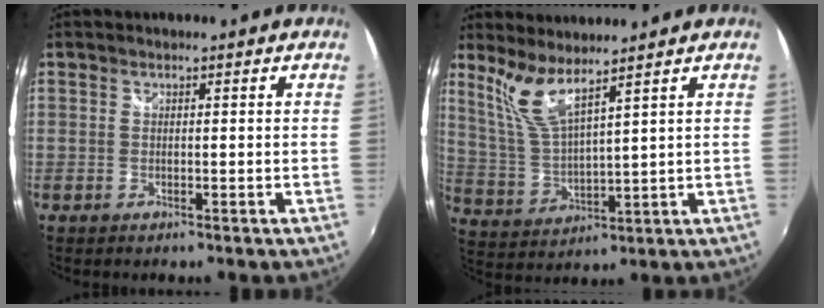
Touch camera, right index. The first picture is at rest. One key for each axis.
{"total": 7.5, "fx": 5.7, "fy": 0.5, "fz": 4.8, "tx": -0.098, "ty": -0.009, "tz": 0.128}